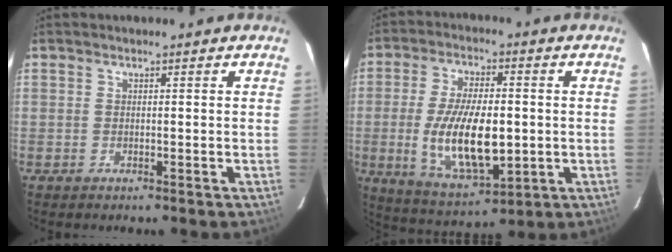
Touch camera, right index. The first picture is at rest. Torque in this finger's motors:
{"motor_torque": [1.12, -0.76, 0.65, 0.21]}